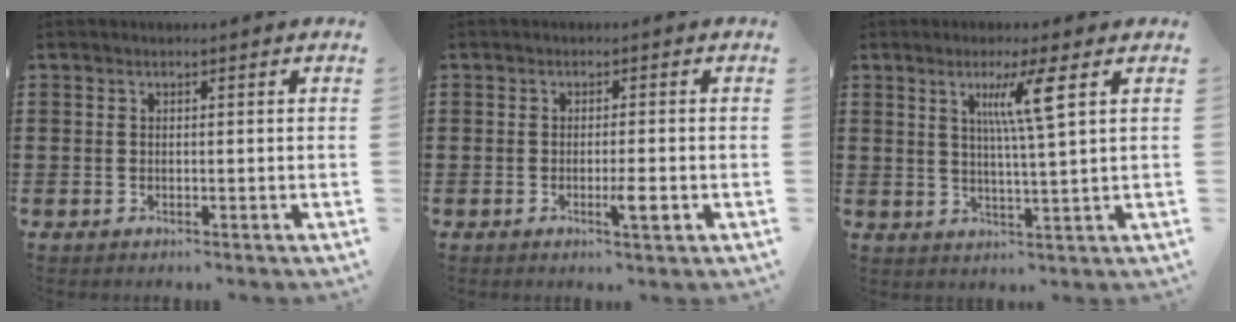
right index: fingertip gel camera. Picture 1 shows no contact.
{"total": 3.3, "force": [-1.3, 0.3, 3.0], "torque": [-0.057, -0.008, -0.024]}
{"total": 6.5, "force": [2.8, 0.7, 5.8], "torque": [-0.113, 0.004, 0.040]}